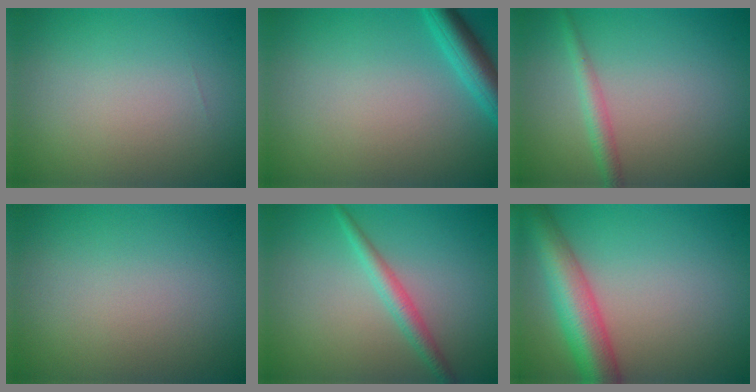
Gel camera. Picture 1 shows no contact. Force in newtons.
{"total": 3.4, "press": 3.4, "slide": 0.2}
{"total": 1.9, "press": 1.9, "slide": 0.0}
{"total": 0.0}
{"total": 2.1, "press": 2.1, "slide": 0.1}
{"total": 7.2, "press": 7.2, "slide": 0.3}